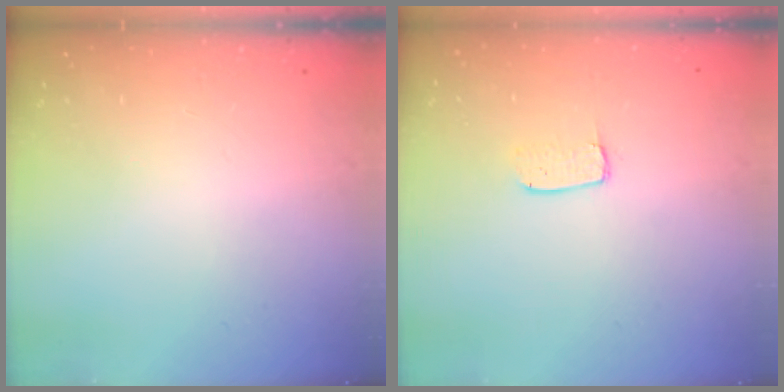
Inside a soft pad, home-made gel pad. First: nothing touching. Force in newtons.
{"total": 3.7, "press": 3.7, "slide": 0.3}